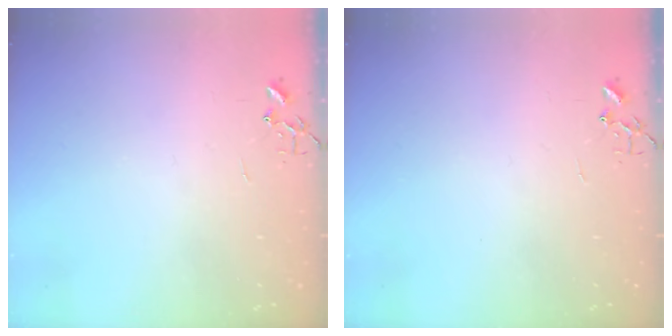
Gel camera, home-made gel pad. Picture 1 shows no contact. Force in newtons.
{"total": 0.0}